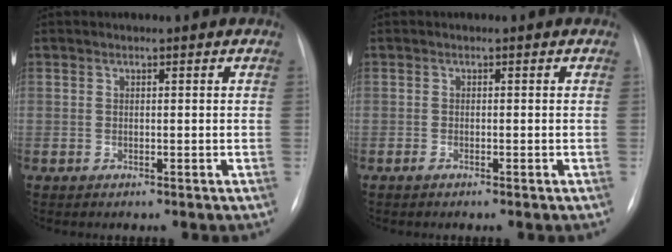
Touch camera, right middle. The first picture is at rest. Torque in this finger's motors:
{"motor_torque": [-0.07, -0.05, -0.07, -0.01]}